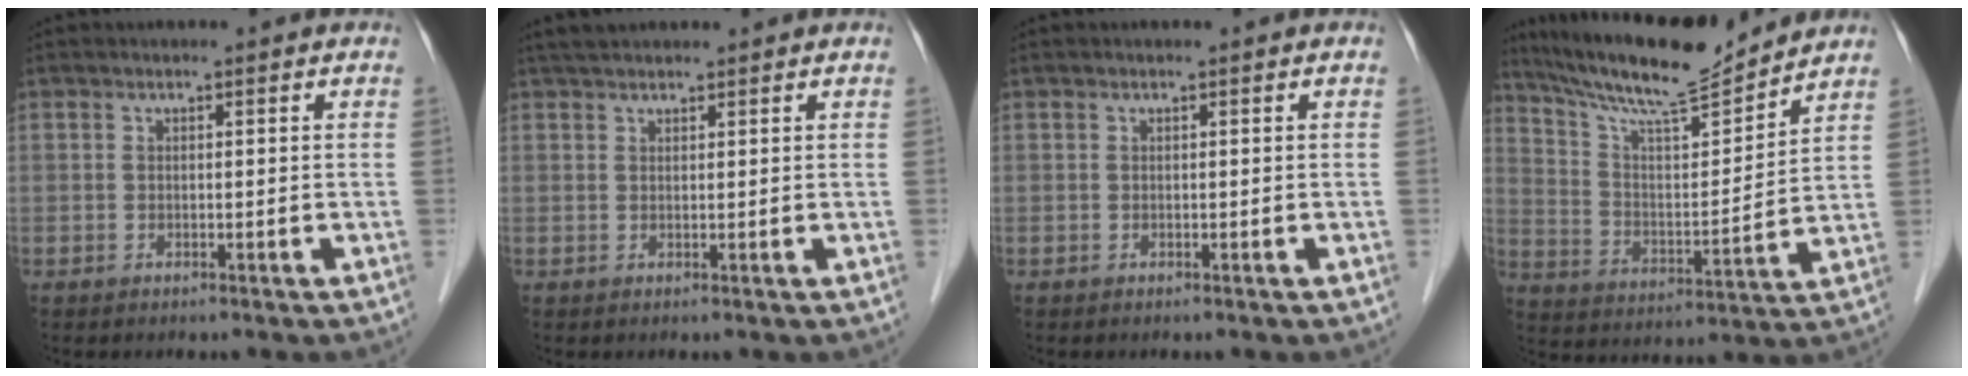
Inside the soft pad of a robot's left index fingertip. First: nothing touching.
{"total": 2.9, "force": [2.5, 0.7, 1.3], "torque": [-0.021, 0.021, 0.045]}
{"total": 0.0}
{"total": 15.3, "force": [13.7, 0.8, 6.8], "torque": [-0.127, -0.004, 0.238]}